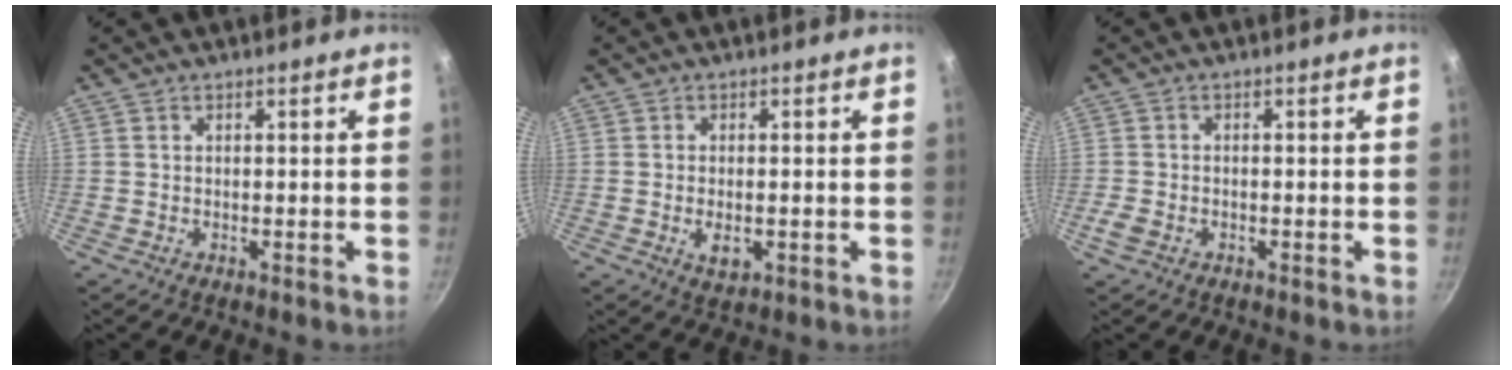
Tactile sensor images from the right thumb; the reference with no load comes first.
{"total": 3.5, "force": [-0.8, 1.9, 2.8], "torque": [-0.051, -0.003, -0.009]}
{"total": 2.4, "force": [-1.3, 1.5, 1.4], "torque": [-0.038, 0.006, -0.027]}